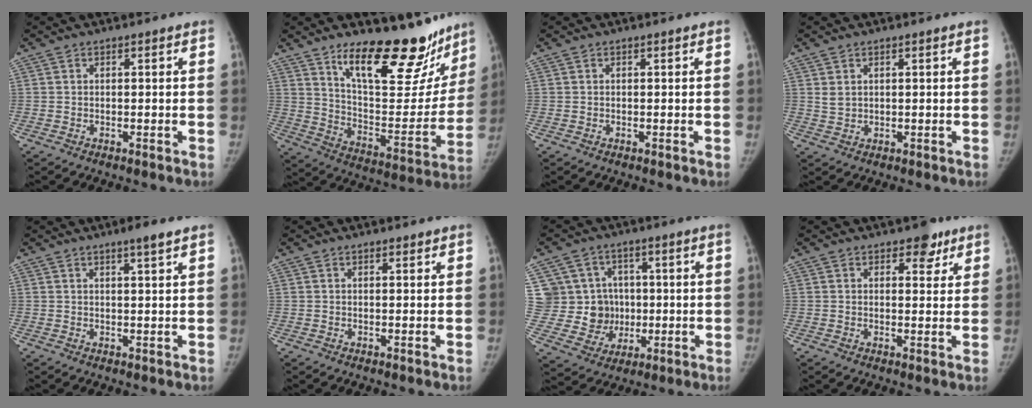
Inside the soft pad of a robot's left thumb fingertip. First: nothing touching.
{"total": 24.4, "force": [17.9, 9.2, 13.7], "torque": [-0.146, -0.111, 0.273]}
{"total": 0.0}
{"total": 1.7, "force": [0.9, 1.1, 0.9], "torque": [-0.015, -0.004, 0.025]}
{"total": 3.0, "force": [2.0, 0.0, 2.2], "torque": [-0.039, -0.012, 0.034]}
{"total": 0.7, "force": [0.6, 0.2, 0.3], "torque": [-0.008, -0.004, 0.009]}
{"total": 12.2, "force": [1.5, 11.4, 4.3], "torque": [-0.031, 0.009, 0.047]}
{"total": 4.2, "force": [2.7, 2.5, 2.1], "torque": [-0.001, -0.013, 0.034]}